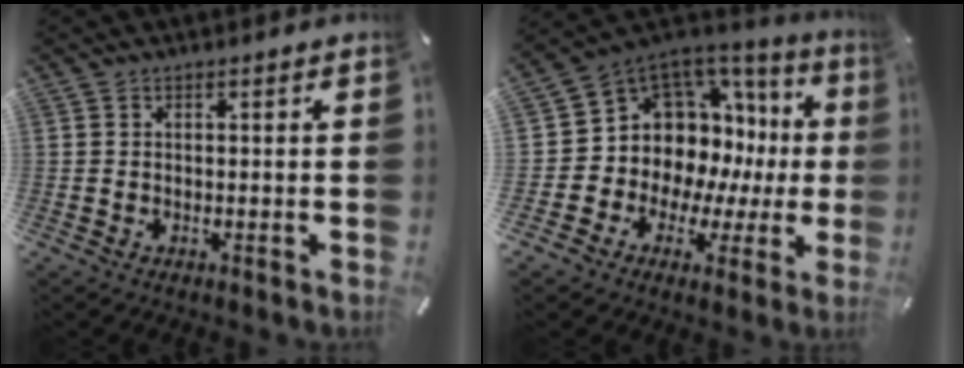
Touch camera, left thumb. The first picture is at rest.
{"total": 10.3, "force": [3.0, 9.1, 3.8], "torque": [-0.068, -0.060, 0.069]}